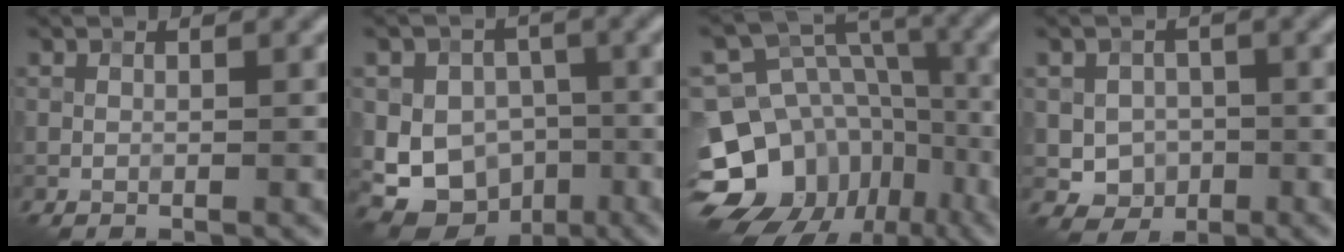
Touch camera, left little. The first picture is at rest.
{"total": 9.8, "force": [-2.8, 8.2, 4.6], "torque": [-0.051, -0.003, -0.067]}
{"total": 16.2, "force": [-8.2, 12.6, 5.9], "torque": [-0.123, -0.015, -0.122]}
{"total": 3.1, "force": [-0.5, 2.9, 1.1], "torque": [-0.012, -0.001, -0.010]}